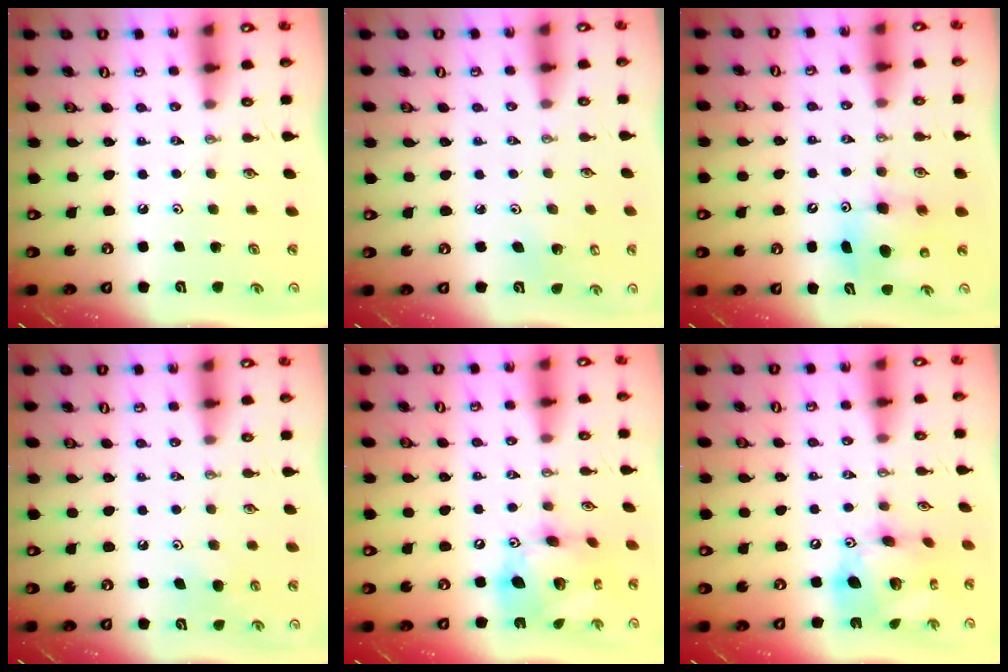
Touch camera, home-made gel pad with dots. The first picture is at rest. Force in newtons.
{"total": 3.2, "press": 3.2, "slide": 0.5}
{"total": 8.0, "press": 7.8, "slide": 1.6}
{"total": 6.7, "press": 6.7, "slide": 0.5}
{"total": 18.4, "press": 18.3, "slide": 2.0}
{"total": 18.4, "press": 18.3, "slide": 2.0}